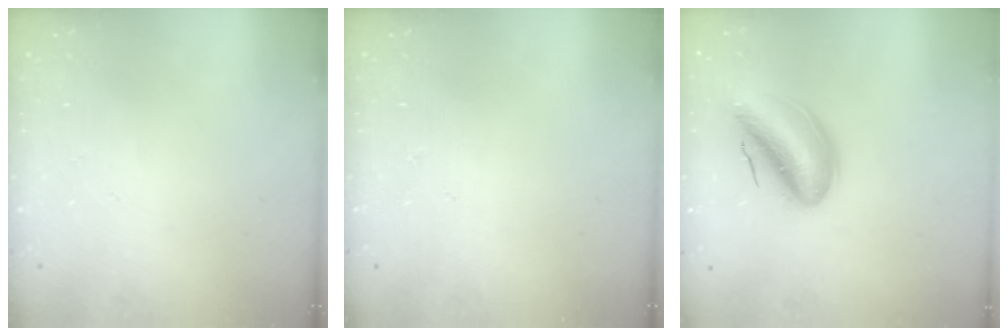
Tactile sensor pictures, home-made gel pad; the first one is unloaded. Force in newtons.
{"total": 0.0}
{"total": 12.7, "press": 12.2, "slide": 3.6}